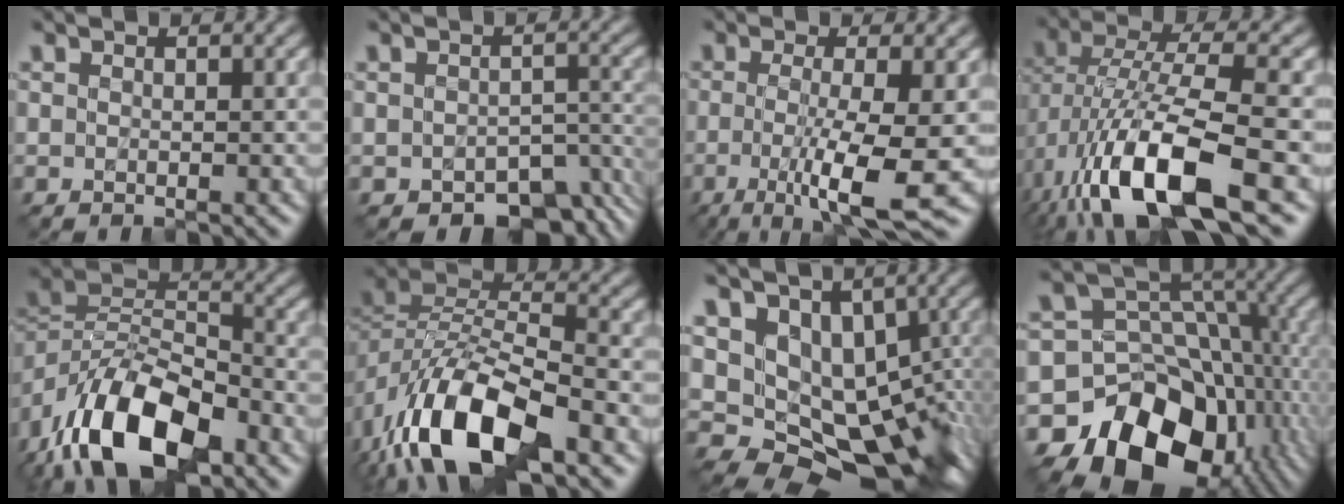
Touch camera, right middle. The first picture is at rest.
{"total": 6.3, "force": [-3.8, 3.4, 3.7], "torque": [-0.038, -0.022, -0.046]}
{"total": 7.1, "force": [-1.6, 1.3, 6.8], "torque": [-0.118, -0.014, -0.029]}
{"total": 12.9, "force": [-4.8, 4.7, 11.0], "torque": [-0.225, -0.004, -0.092]}
{"total": 13.2, "force": [-7.6, 6.1, 8.9], "torque": [-0.162, 0.007, -0.155]}
{"total": 12.9, "force": [-6.4, 5.8, 9.5], "torque": [-0.187, -0.005, -0.125]}
{"total": 13.9, "force": [-0.2, 9.1, 10.5], "torque": [-0.144, -0.019, 0.033]}
{"total": 16.5, "force": [-8.7, 11.9, 7.5], "torque": [-0.141, -0.007, -0.137]}